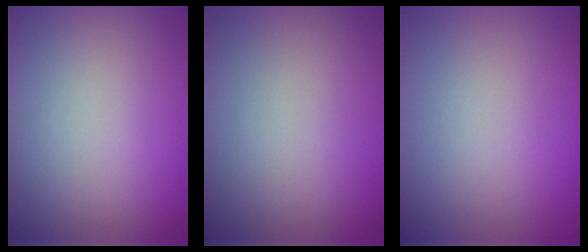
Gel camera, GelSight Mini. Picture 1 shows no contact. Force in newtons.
{"total": 0.0}
{"total": 0.0}